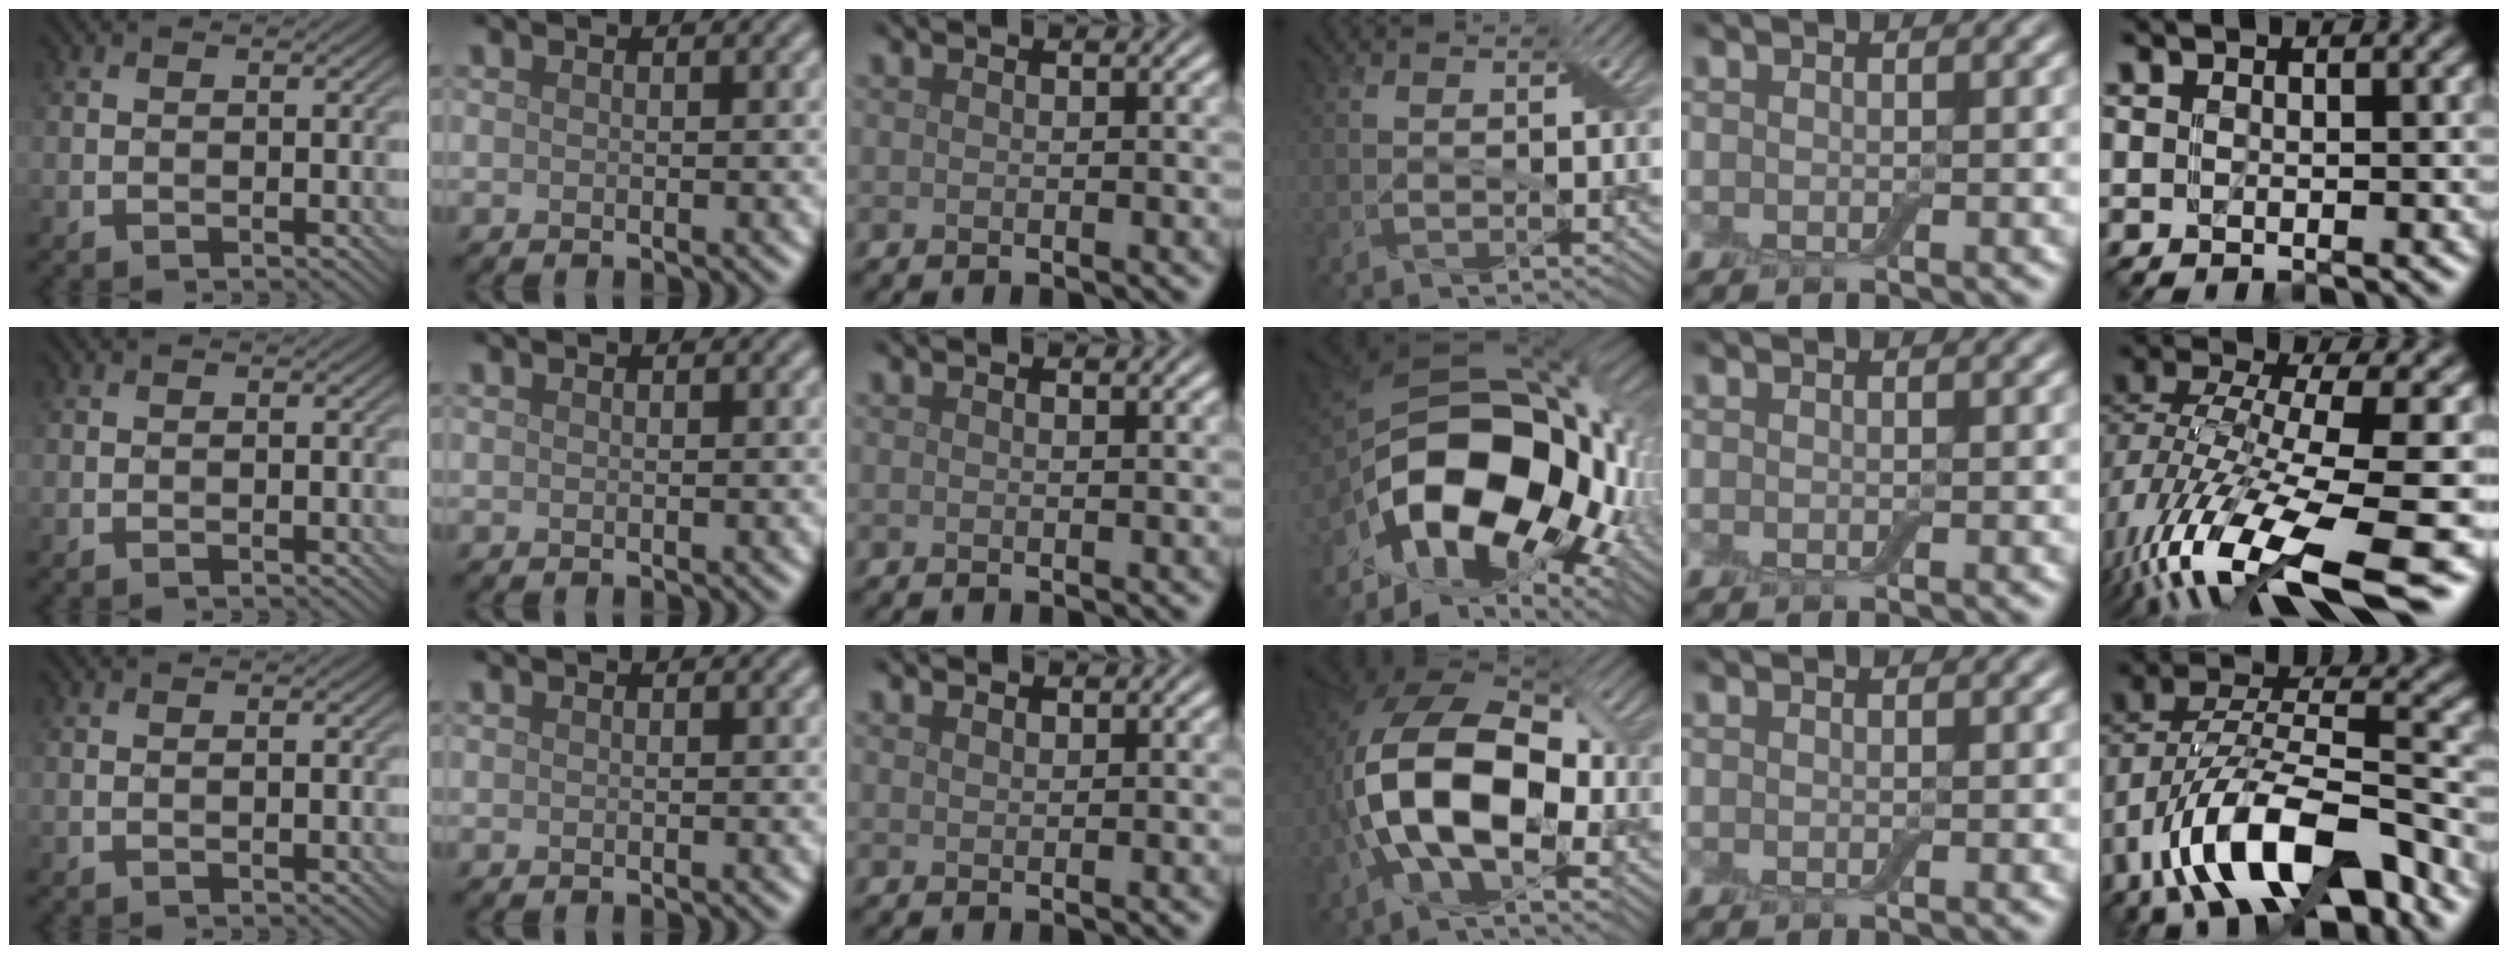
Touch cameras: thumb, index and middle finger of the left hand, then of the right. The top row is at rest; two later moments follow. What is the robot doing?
{"motion": "extract", "object": "airpods case & airpods"}